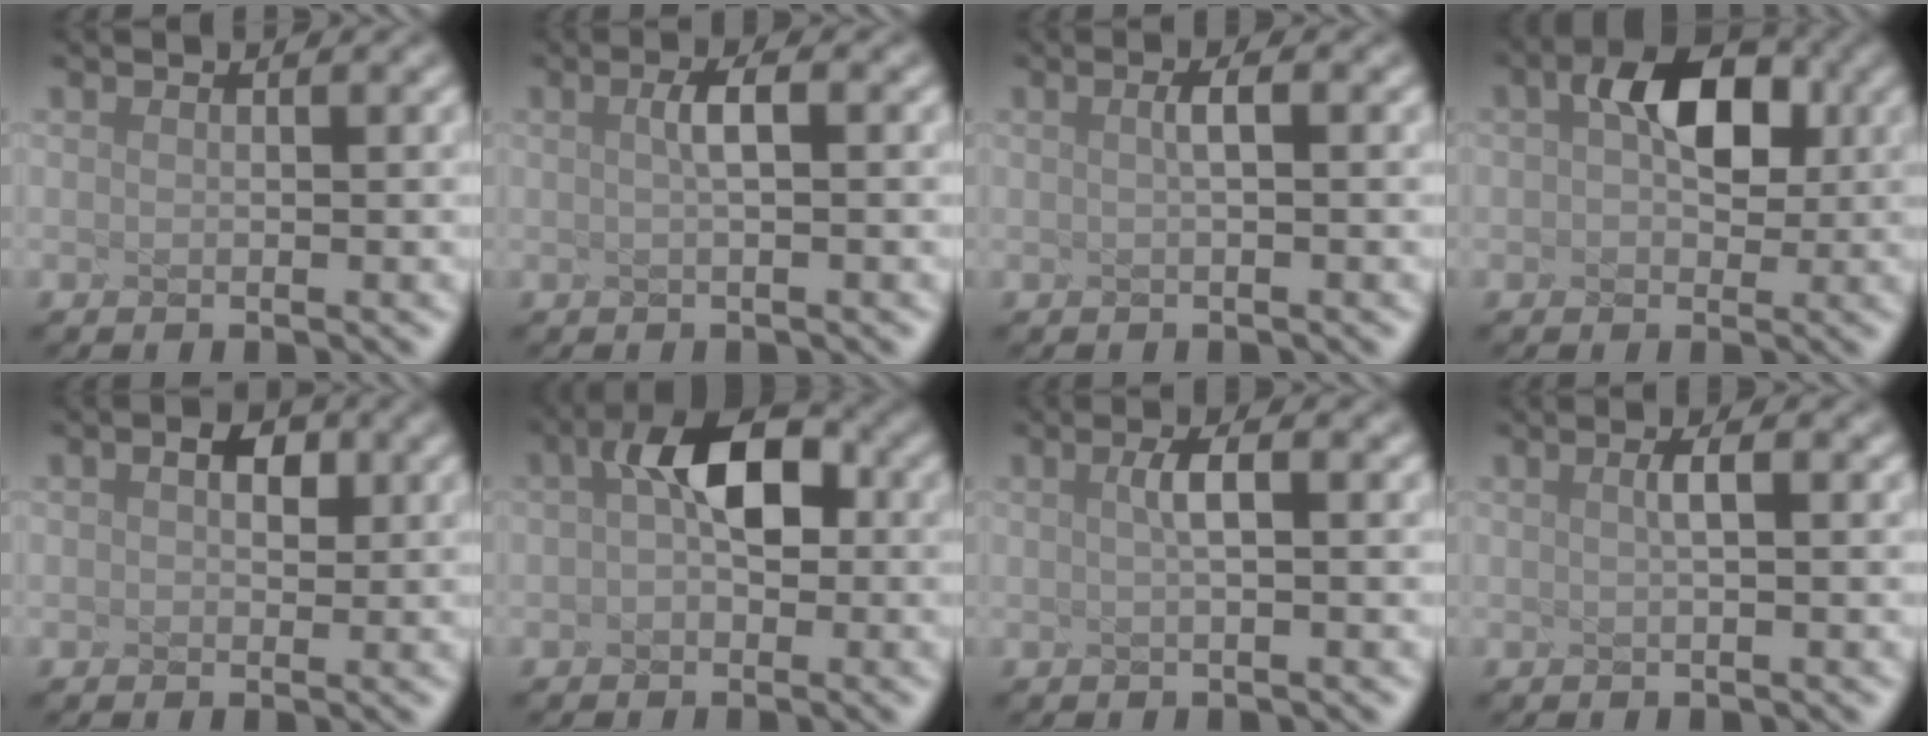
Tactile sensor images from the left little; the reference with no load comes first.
{"total": 1.5, "force": [-1.1, -0.6, 0.8], "torque": [-0.038, -0.002, 0.016]}
{"total": 1.4, "force": [-1.1, -0.7, 0.4], "torque": [-0.032, -0.002, 0.013]}
{"total": 3.4, "force": [0.1, 2.0, 2.7], "torque": [-0.077, -0.001, 0.036]}
{"total": 0.5, "force": [-0.5, -0.1, 0.1], "torque": [-0.026, -0.010, 0.030]}
{"total": 3.5, "force": [-0.5, 1.7, 3.0], "torque": [-0.077, 0.004, 0.022]}
{"total": 1.5, "force": [-1.1, -0.6, 0.8], "torque": [-0.039, -0.003, 0.015]}
{"total": 1.3, "force": [-1.1, -0.7, 0.4], "torque": [-0.032, -0.003, 0.014]}